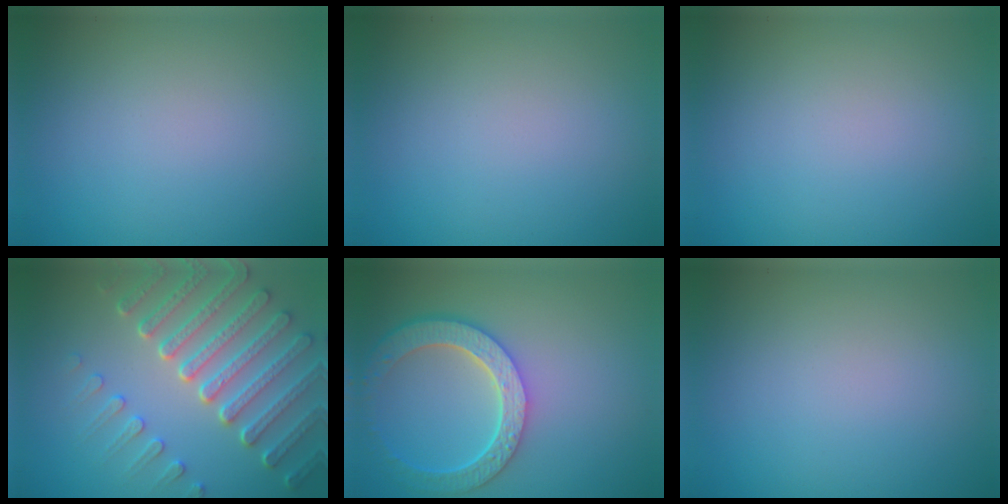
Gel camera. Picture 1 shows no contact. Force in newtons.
{"total": 0.0}
{"total": 0.0}
{"total": 7.3, "press": 5.6, "slide": 4.6}
{"total": 6.0, "press": 4.7, "slide": 3.7}
{"total": 0.0}